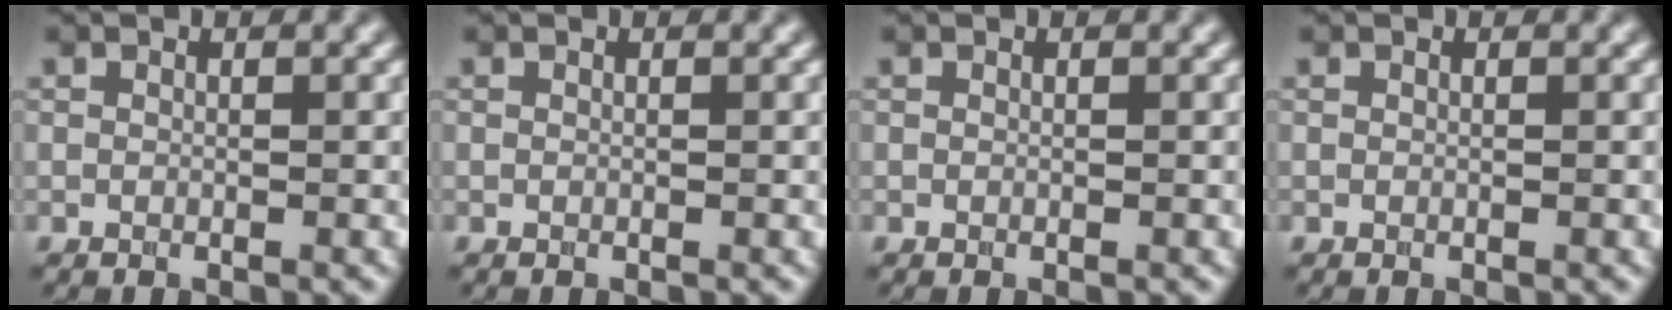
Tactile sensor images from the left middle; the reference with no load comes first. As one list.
[{"total": 0.0}, {"total": 0.0}, {"total": 0.0}]